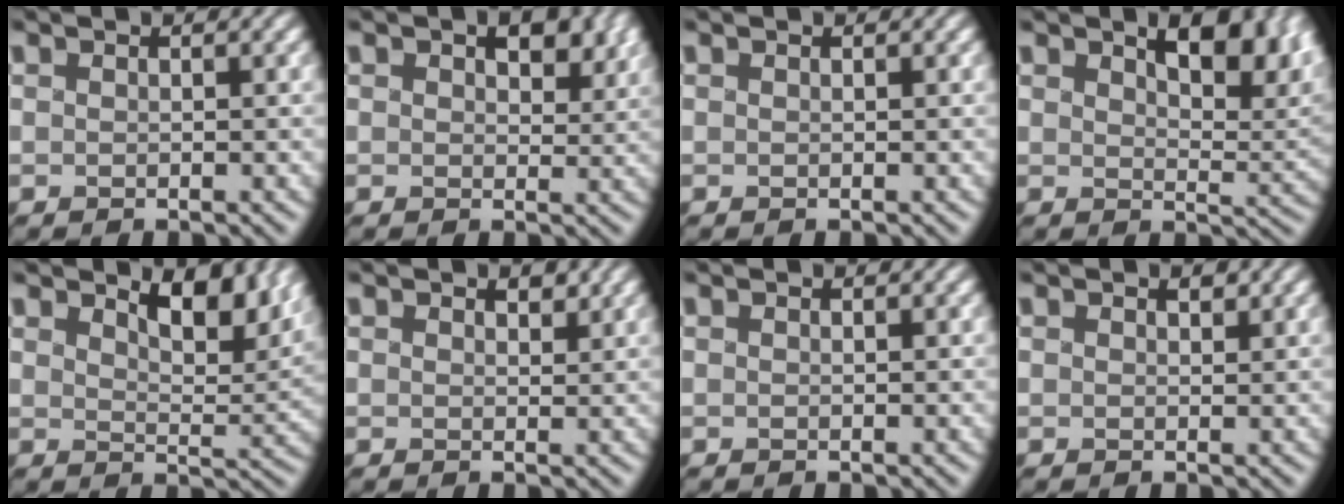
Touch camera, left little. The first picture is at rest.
{"total": 5.4, "force": [2.6, 3.3, 3.3], "torque": [-0.061, 0.004, 0.036]}
{"total": 0.0}
{"total": 8.6, "force": [4.0, 4.3, 6.3], "torque": [-0.086, 0.000, 0.064]}
{"total": 6.1, "force": [4.0, 2.6, 3.8], "torque": [-0.060, -0.005, 0.056]}
{"total": 2.1, "force": [1.4, 1.2, 0.9], "torque": [-0.021, -0.004, 0.029]}
{"total": 0.0}
{"total": 1.2, "force": [0.7, 0.8, 0.7], "torque": [-0.011, -0.002, 0.014]}